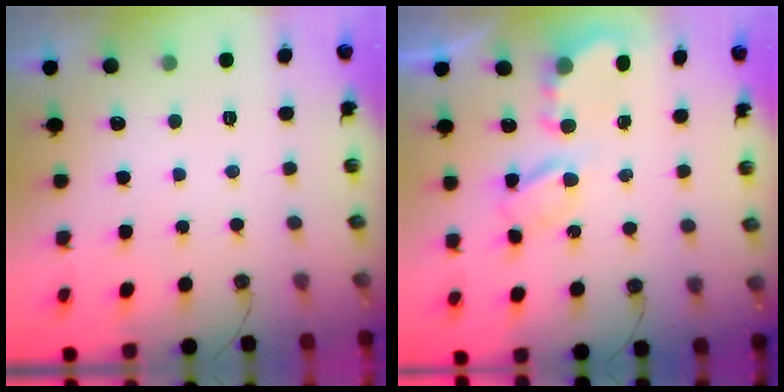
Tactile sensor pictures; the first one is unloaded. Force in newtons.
{"total": 5.8, "press": 5.8, "slide": 0.3}